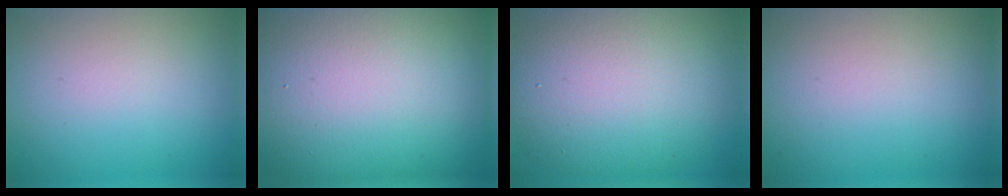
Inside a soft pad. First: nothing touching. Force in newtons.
{"total": 20.3, "press": 20.2, "slide": 1.3}
{"total": 11.4, "press": 11.4, "slide": 0.4}
{"total": 0.0}